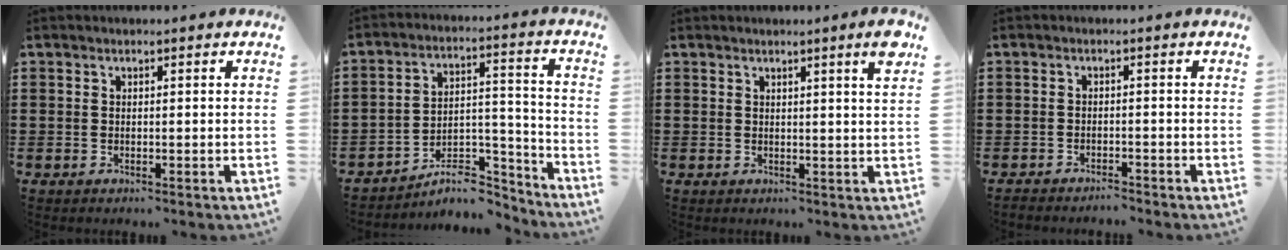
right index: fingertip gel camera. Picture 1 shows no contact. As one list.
[{"total": 8.0, "force": [-6.9, 2.9, 2.8], "torque": [-0.035, 0.022, -0.128]}, {"total": 3.0, "force": [2.1, -0.4, 2.1], "torque": [-0.028, -0.010, 0.032]}, {"total": 1.9, "force": [-1.9, 0.1, -0.3], "torque": [0.000, 0.002, -0.044]}]